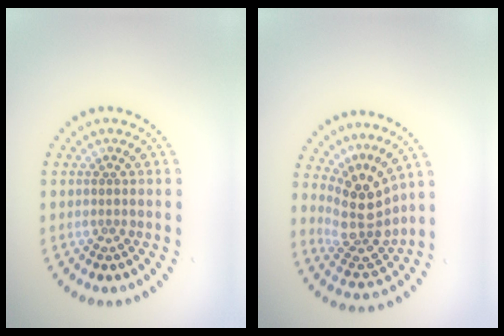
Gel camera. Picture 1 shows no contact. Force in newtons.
{"total": 4.4, "press": 3.3, "slide": 3.0}